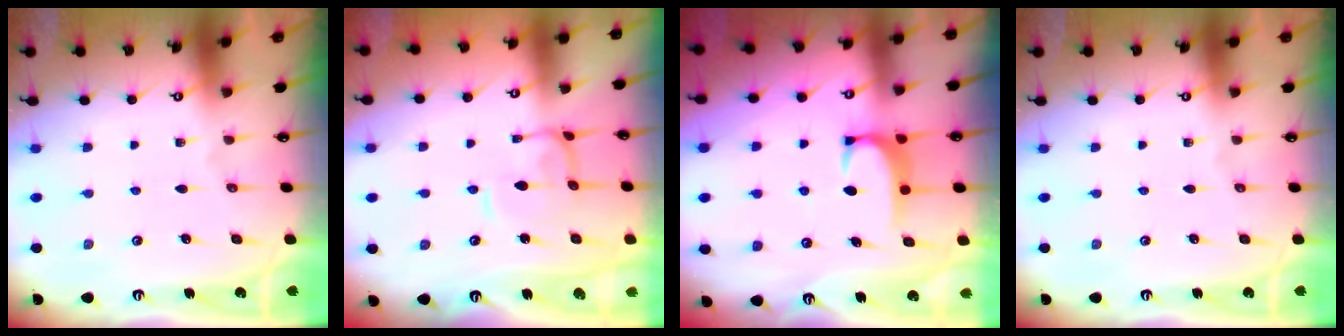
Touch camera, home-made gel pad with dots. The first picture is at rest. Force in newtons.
{"total": 0.0}
{"total": 1.9, "press": 1.8, "slide": 0.5}
{"total": 0.0}